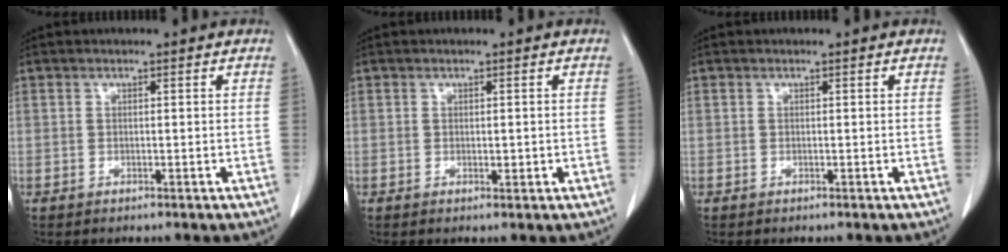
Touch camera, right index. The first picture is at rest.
{"total": 1.1, "force": [0.0, 0.5, 0.9], "torque": [-0.013, -0.003, 0.002]}
{"total": 0.0}